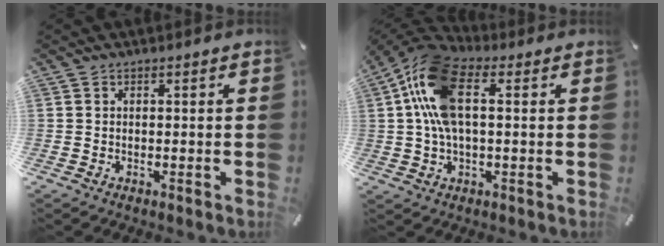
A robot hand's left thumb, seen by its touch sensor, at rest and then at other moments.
{"total": 15.0, "force": [2.9, 8.1, 12.3], "torque": [-0.270, 0.000, 0.052]}